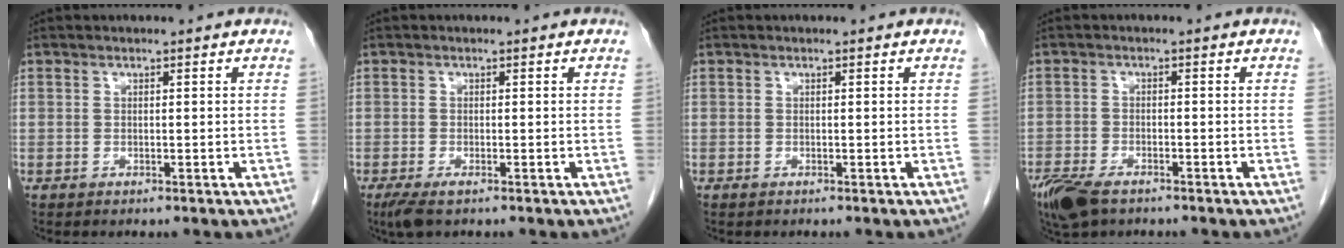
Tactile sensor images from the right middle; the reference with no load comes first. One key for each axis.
{"total": 2.5, "fx": -1.6, "fy": 0.6, "fz": 1.9, "tx": -0.041, "ty": -0.007, "tz": -0.028}
{"total": 0.0}
{"total": 6.8, "fx": -4.8, "fy": 2.9, "fz": 3.8, "tx": -0.074, "ty": -0.010, "tz": -0.085}